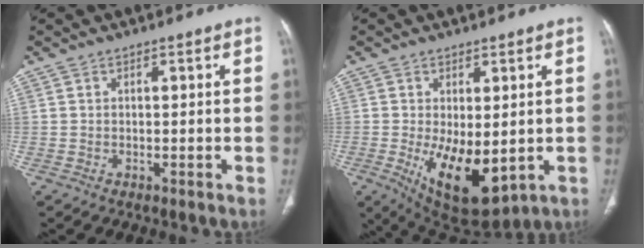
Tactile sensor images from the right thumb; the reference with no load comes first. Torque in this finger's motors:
{"motor_torque": [2.41, 2.60, 0.24, 0.12, 0.10]}